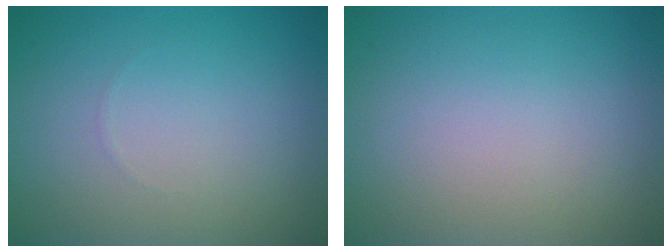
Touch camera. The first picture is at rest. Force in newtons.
{"total": 0.0}